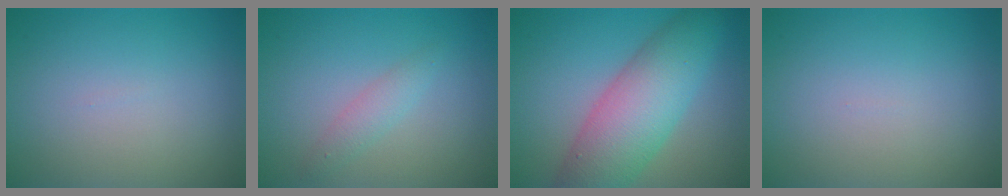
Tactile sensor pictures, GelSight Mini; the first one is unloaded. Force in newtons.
{"total": 1.6, "press": 1.6, "slide": 0.0}
{"total": 8.4, "press": 8.4, "slide": 0.0}
{"total": 0.0}